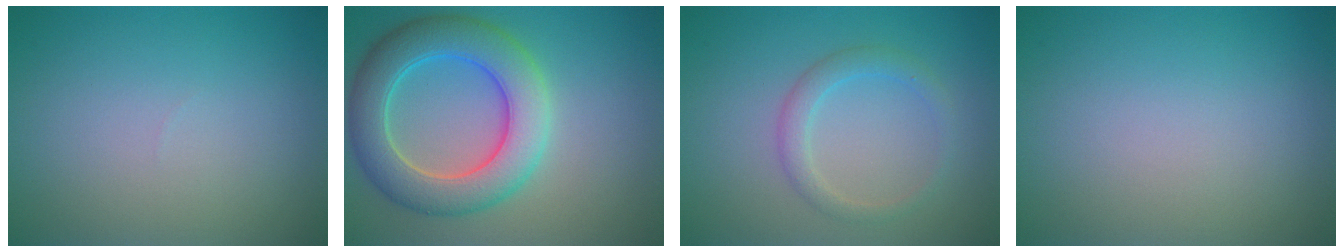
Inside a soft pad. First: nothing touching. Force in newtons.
{"total": 7.5, "press": 7.5, "slide": 0.2}
{"total": 2.0, "press": 2.0, "slide": 0.2}
{"total": 0.0}